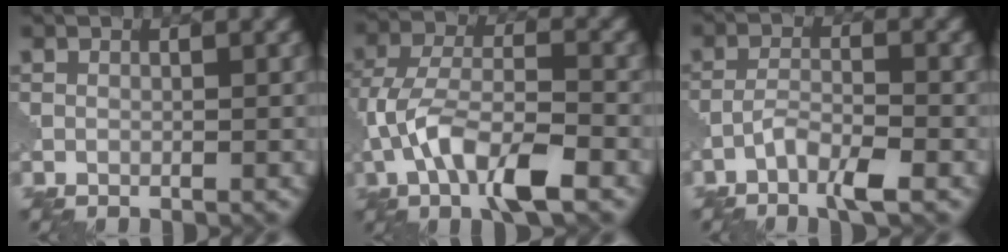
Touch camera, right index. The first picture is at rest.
{"total": 8.0, "force": [-3.5, 3.1, 6.5], "torque": [-0.130, 0.004, -0.073]}
{"total": 3.4, "force": [-2.2, 0.6, 2.5], "torque": [-0.052, 0.003, -0.051]}